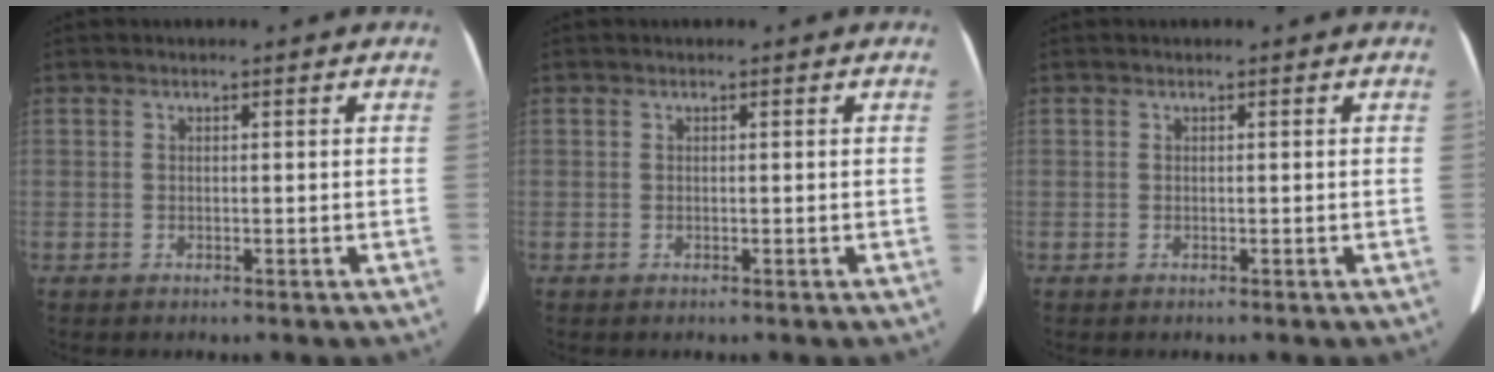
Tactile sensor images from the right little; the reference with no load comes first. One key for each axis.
{"total": 0.0}
{"total": 0.0}